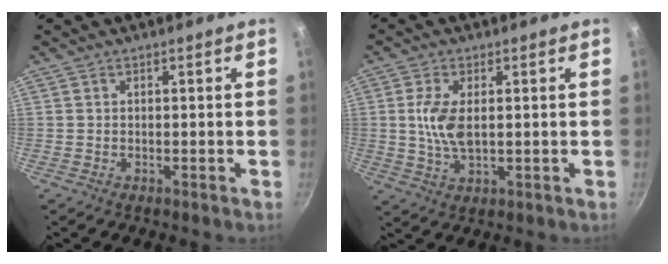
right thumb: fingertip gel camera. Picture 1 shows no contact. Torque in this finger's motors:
{"motor_torque": [0.69, 1.25, 0.70, 0.30, 0.13]}